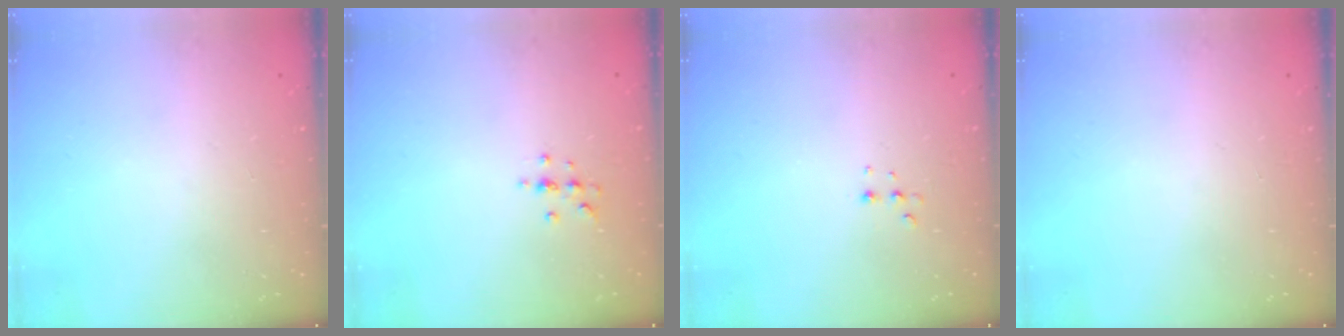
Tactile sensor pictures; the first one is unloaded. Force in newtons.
{"total": 3.7, "press": 3.7, "slide": 0.5}
{"total": 4.2, "press": 4.1, "slide": 0.9}
{"total": 0.0}